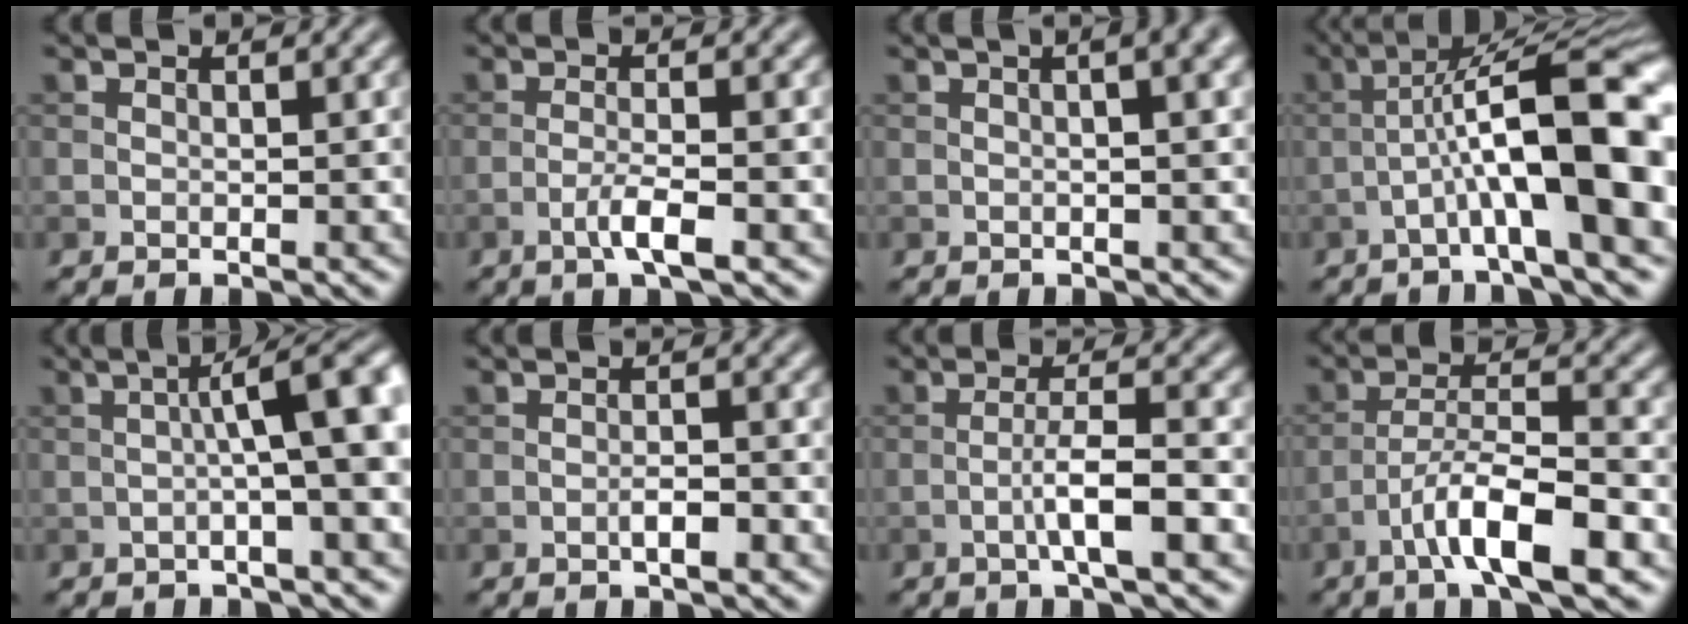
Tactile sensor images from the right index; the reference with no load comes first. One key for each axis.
{"total": 3.2, "fx": -1.4, "fy": 0.4, "fz": 2.9, "tx": -0.052, "ty": 0.008, "tz": -0.033}
{"total": 8.0, "fx": 2.7, "fy": 3.6, "fz": 6.5, "tx": -0.032, "ty": 0.039, "tz": -0.002}
{"total": 11.3, "fx": -2.3, "fy": 1.9, "fz": 10.9, "tx": -0.167, "ty": 0.033, "tz": -0.039}
{"total": 7.2, "fx": 0.4, "fy": 1.0, "fz": 7.2, "tx": -0.103, "ty": 0.014, "tz": -0.002}
{"total": 1.9, "fx": -0.8, "fy": 0.4, "fz": 1.6, "tx": -0.028, "ty": 0.003, "tz": -0.016}
{"total": 4.0, "fx": -1.5, "fy": 0.4, "fz": 3.7, "tx": -0.066, "ty": 0.011, "tz": -0.033}
{"total": 7.7, "fx": -4.0, "fy": 1.7, "fz": 6.3, "tx": -0.108, "ty": 0.012, "tz": -0.072}